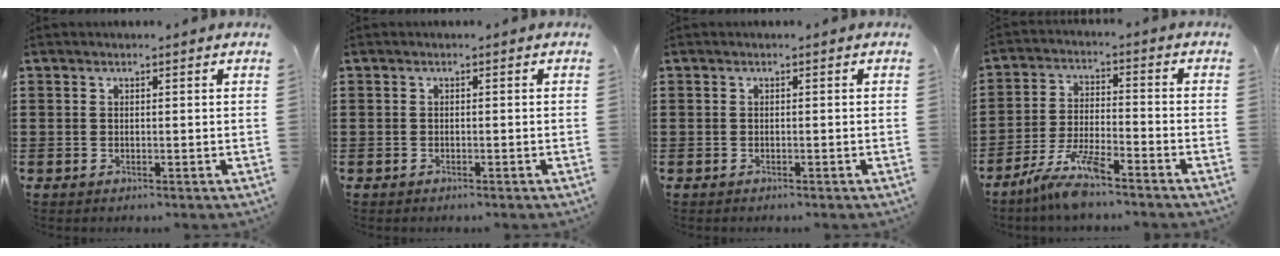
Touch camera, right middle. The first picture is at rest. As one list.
[{"total": 0.7, "force": [-0.6, 0.3, 0.1], "torque": [-0.003, 0.001, -0.014]}, {"total": 0.6, "force": [-0.5, 0.2, 0.1], "torque": [-0.002, 0.000, -0.012]}, {"total": 7.5, "force": [-5.9, 0.7, 4.5], "torque": [-0.097, -0.009, -0.114]}]